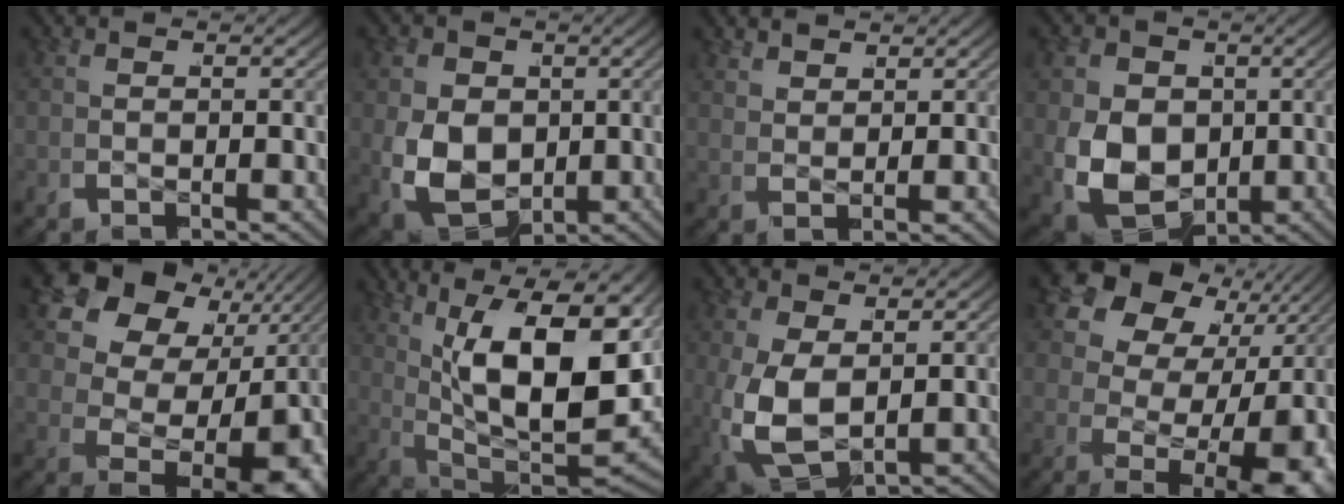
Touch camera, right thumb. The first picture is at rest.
{"total": 11.6, "force": [-1.2, 9.1, 7.1], "torque": [-0.187, -0.062, 0.005]}
{"total": 1.8, "force": [1.8, 0.0, 0.1], "torque": [0.001, 0.004, 0.030]}
{"total": 13.8, "force": [-1.2, 10.9, 8.4], "torque": [-0.208, -0.063, 0.001]}
{"total": 18.6, "force": [-0.6, 12.6, 13.6], "torque": [-0.276, -0.040, 0.016]}
{"total": 19.1, "force": [2.0, 10.8, 15.6], "torque": [-0.277, -0.022, 0.049]}
{"total": 8.8, "force": [-1.7, 6.5, 5.6], "torque": [-0.163, -0.043, -0.010]}
{"total": 16.5, "force": [-1.0, 10.5, 12.7], "torque": [-0.246, -0.038, 0.009]}